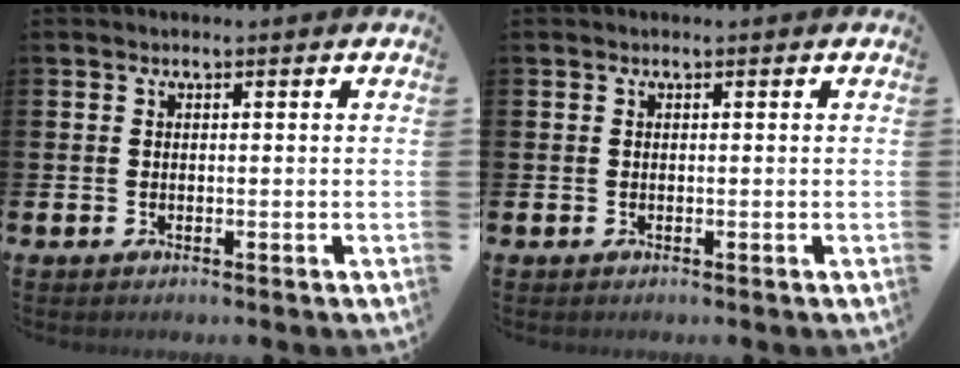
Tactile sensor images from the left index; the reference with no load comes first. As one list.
[{"total": 0.0}]